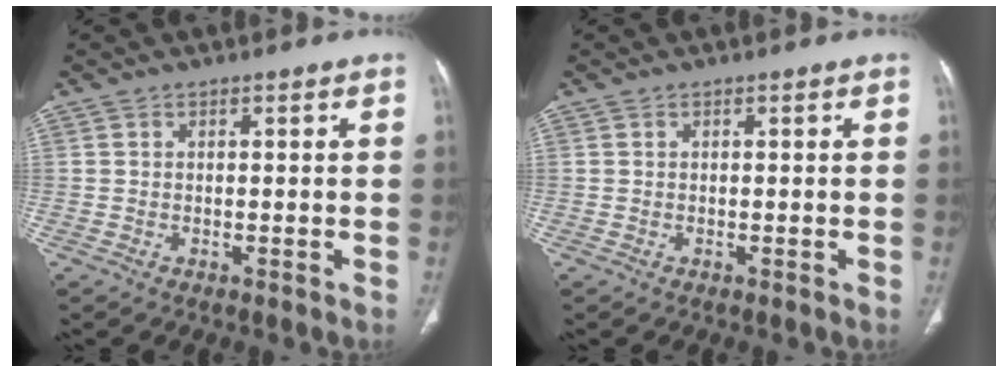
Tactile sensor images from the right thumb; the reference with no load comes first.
{"total": 0.0}